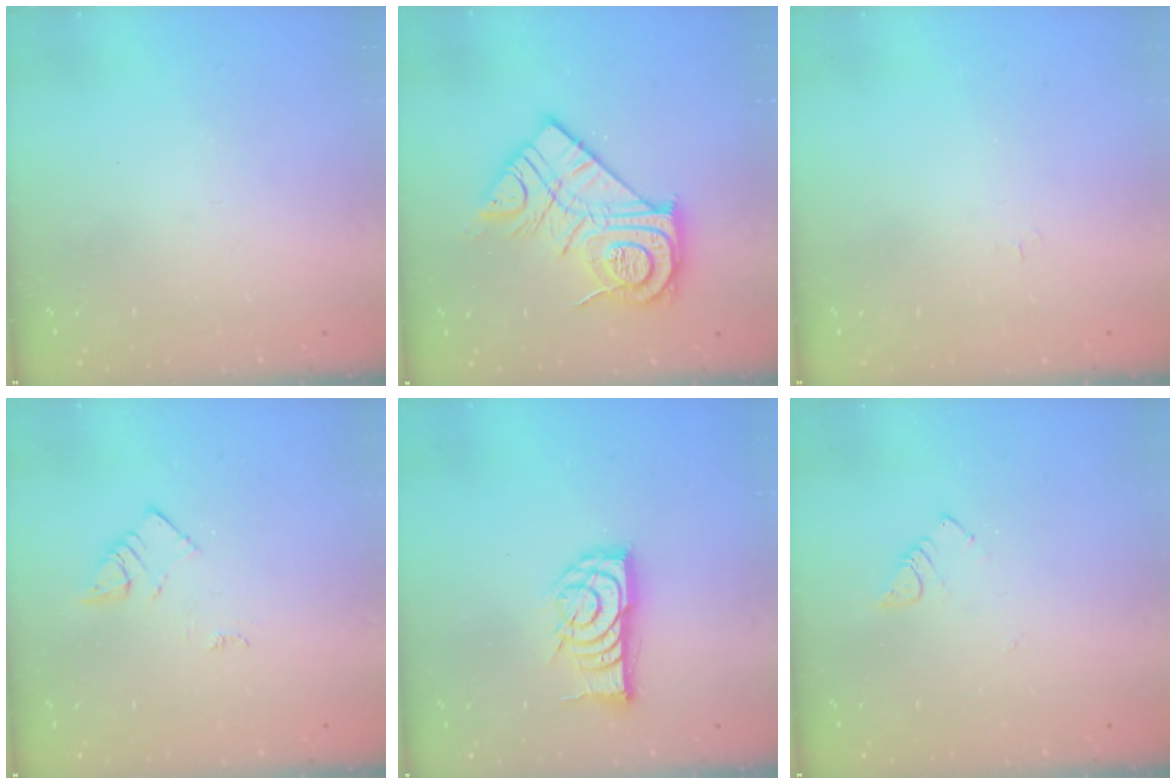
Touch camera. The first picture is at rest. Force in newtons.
{"total": 17.8, "press": 17.8, "slide": 1.2}
{"total": 3.1, "press": 3.1, "slide": 0.5}
{"total": 2.7, "press": 2.6, "slide": 0.4}
{"total": 13.1, "press": 13.1, "slide": 0.5}
{"total": 3.0, "press": 2.9, "slide": 0.4}